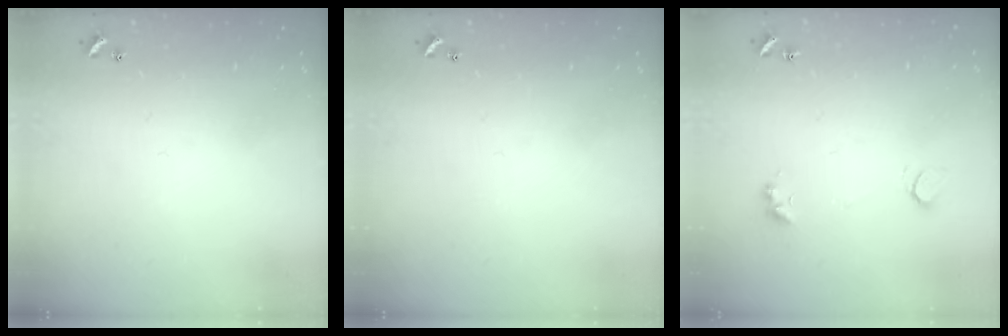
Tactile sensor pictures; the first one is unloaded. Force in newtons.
{"total": 0.0}
{"total": 2.5, "press": 2.3, "slide": 1.1}